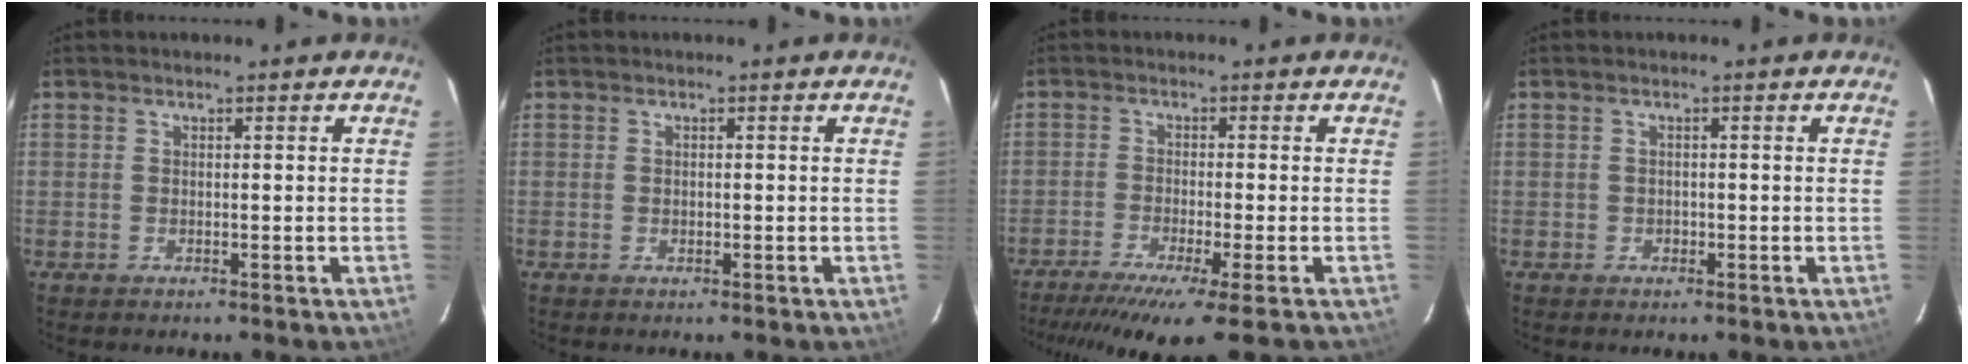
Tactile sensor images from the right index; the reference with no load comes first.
{"total": 0.5, "force": [0.0, 0.5, 0.2], "torque": [-0.002, 0.000, 0.001]}
{"total": 10.8, "force": [-8.1, -0.1, 7.2], "torque": [-0.150, -0.034, -0.133]}
{"total": 1.0, "force": [-0.4, 0.9, 0.1], "torque": [0.000, 0.001, -0.001]}